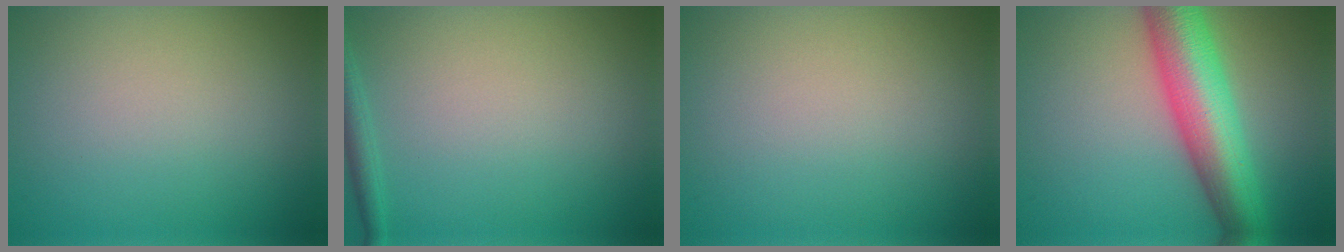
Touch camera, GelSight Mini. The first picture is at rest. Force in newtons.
{"total": 1.6, "press": 1.6, "slide": 0.1}
{"total": 0.0}
{"total": 9.2, "press": 9.1, "slide": 0.2}